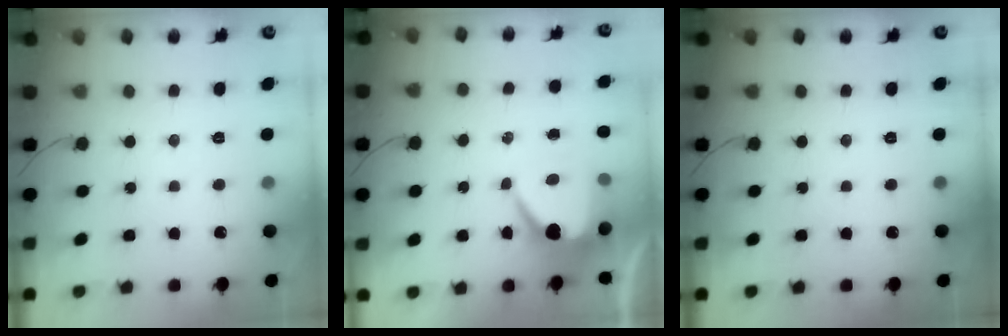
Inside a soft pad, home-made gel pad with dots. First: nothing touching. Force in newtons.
{"total": 7.4, "press": 7.4, "slide": 0.6}
{"total": 0.0}